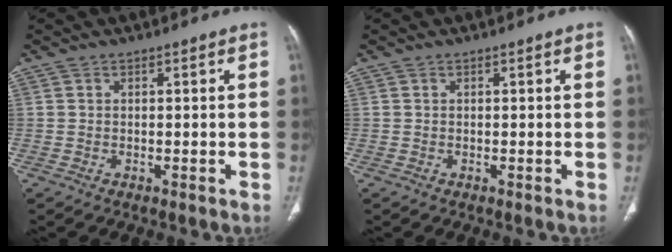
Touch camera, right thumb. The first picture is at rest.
{"total": 0.0}